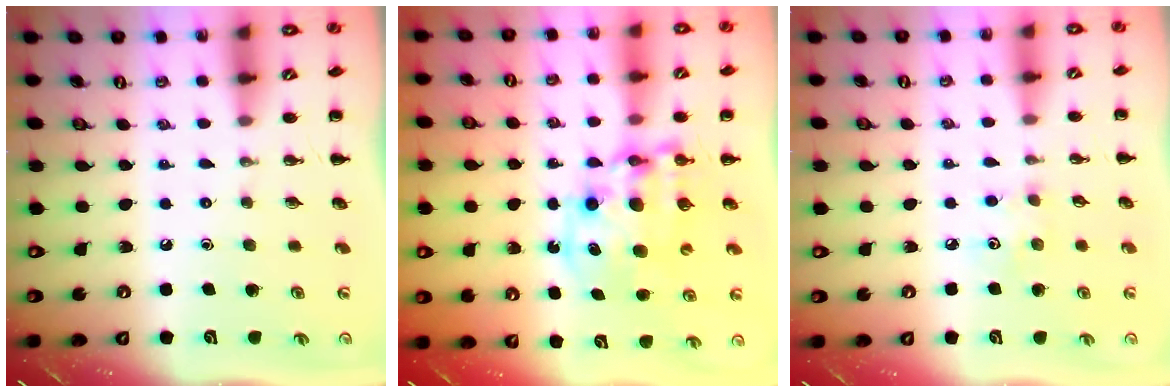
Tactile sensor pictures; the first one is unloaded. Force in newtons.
{"total": 11.0, "press": 10.7, "slide": 2.5}
{"total": 3.3, "press": 3.2, "slide": 0.8}